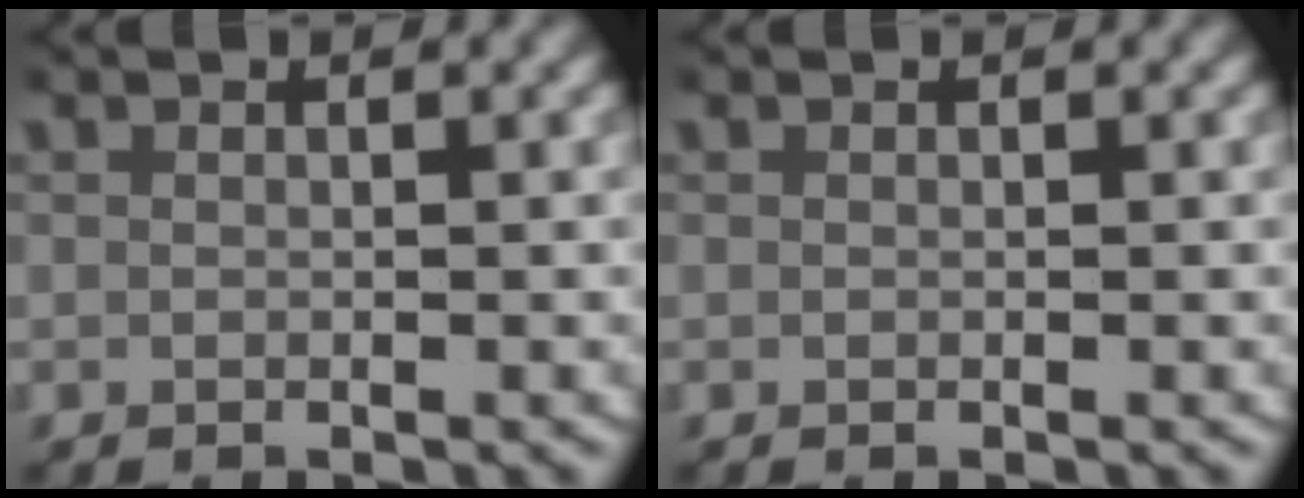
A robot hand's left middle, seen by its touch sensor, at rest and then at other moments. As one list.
[{"total": 0.0}]